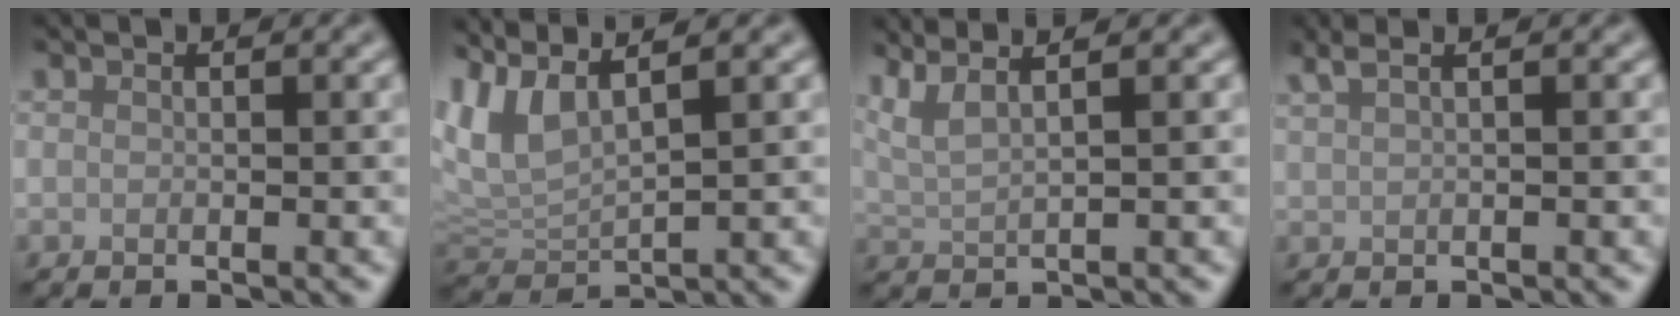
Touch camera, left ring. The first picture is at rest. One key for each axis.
{"total": 4.4, "fx": 3.0, "fy": 1.0, "fz": 3.1, "tx": -0.081, "ty": 0.011, "tz": 0.066}
{"total": 3.9, "fx": 2.7, "fy": 1.0, "fz": 2.6, "tx": -0.043, "ty": 0.021, "tz": 0.031}
{"total": 2.7, "fx": 1.7, "fy": 1.1, "fz": 1.8, "tx": -0.025, "ty": 0.012, "tz": 0.014}